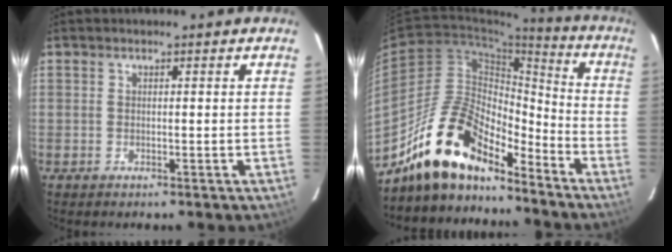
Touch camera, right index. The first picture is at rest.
{"total": 17.2, "force": [-14.3, 6.2, 7.5], "torque": [-0.139, 0.019, -0.256]}